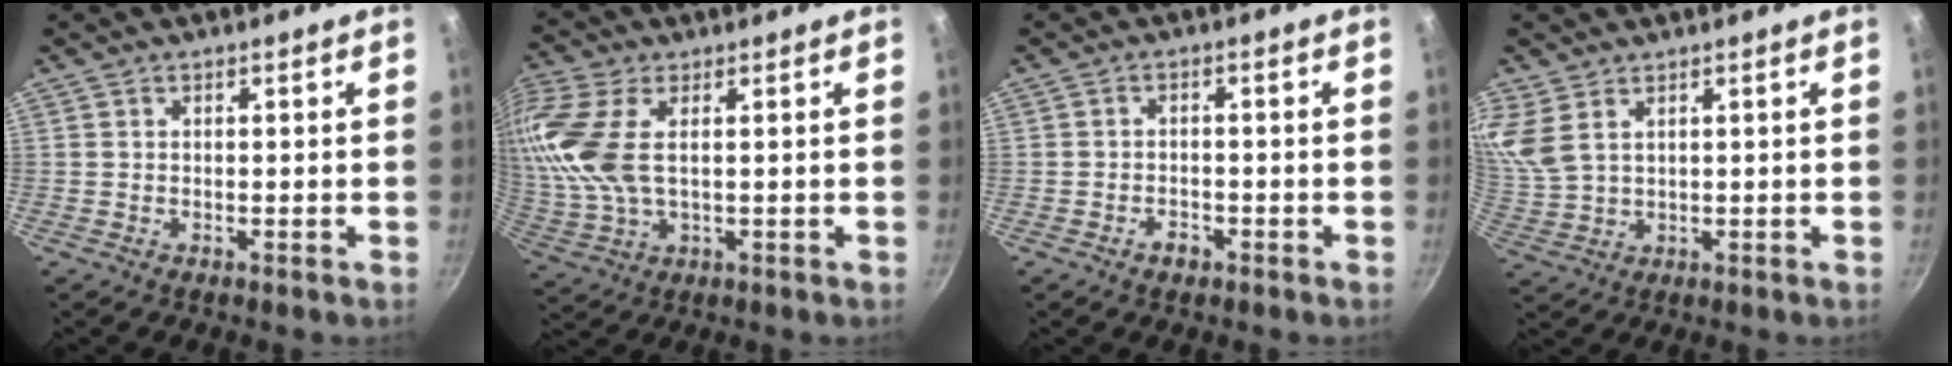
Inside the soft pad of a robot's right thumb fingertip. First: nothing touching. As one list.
[{"total": 11.9, "force": [2.4, 6.0, 10.0], "torque": [-0.221, 0.005, 0.049]}, {"total": 2.6, "force": [-1.6, 1.6, 1.3], "torque": [-0.014, 0.014, -0.025]}, {"total": 5.9, "force": [3.6, 3.0, 3.6], "torque": [-0.070, -0.016, 0.081]}]